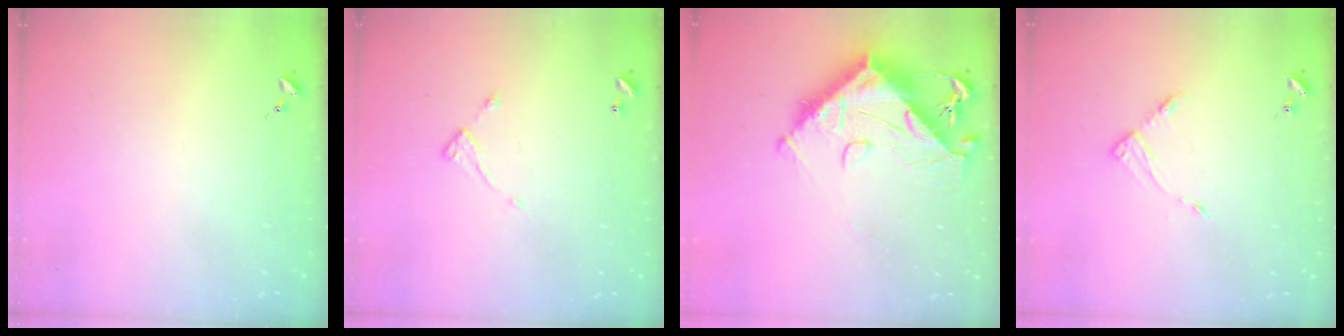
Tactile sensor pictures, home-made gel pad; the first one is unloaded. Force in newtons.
{"total": 5.5, "press": 5.5, "slide": 0.2}
{"total": 17.1, "press": 17.0, "slide": 1.9}
{"total": 4.9, "press": 4.8, "slide": 0.6}